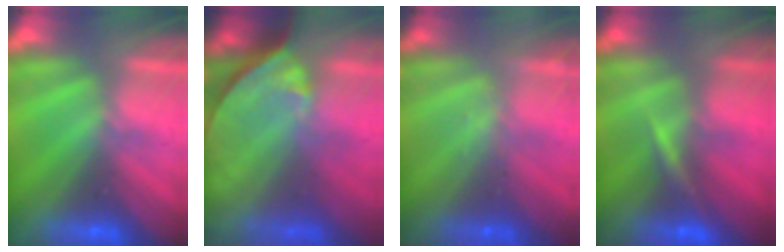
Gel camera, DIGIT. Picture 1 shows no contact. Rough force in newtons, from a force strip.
{"total": 7.9}
{"total": 1.9}
{"total": 3.1}